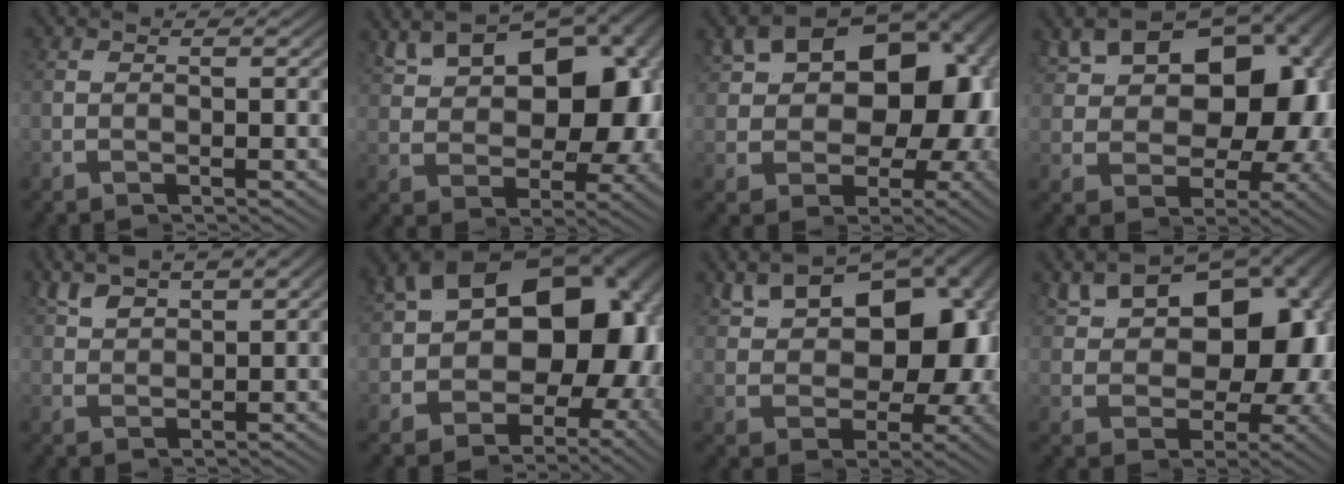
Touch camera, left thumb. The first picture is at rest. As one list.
[{"total": 12.7, "force": [2.3, 6.7, 10.5], "torque": [-0.157, 0.001, 0.042]}, {"total": 19.7, "force": [2.7, 12.9, 14.7], "torque": [-0.229, -0.005, 0.047]}, {"total": 17.4, "force": [2.6, 10.8, 13.4], "torque": [-0.201, -0.001, 0.044]}, {"total": 2.0, "force": [1.7, -0.4, 1.0], "torque": [-0.013, 0.010, 0.029]}, {"total": 22.4, "force": [1.9, 15.2, 16.4], "torque": [-0.256, -0.012, 0.029]}, {"total": 14.0, "force": [2.3, 8.0, 11.3], "torque": [-0.169, -0.002, 0.042]}, {"total": 15.6, "force": [2.4, 9.4, 12.3], "torque": [-0.180, -0.001, 0.040]}]